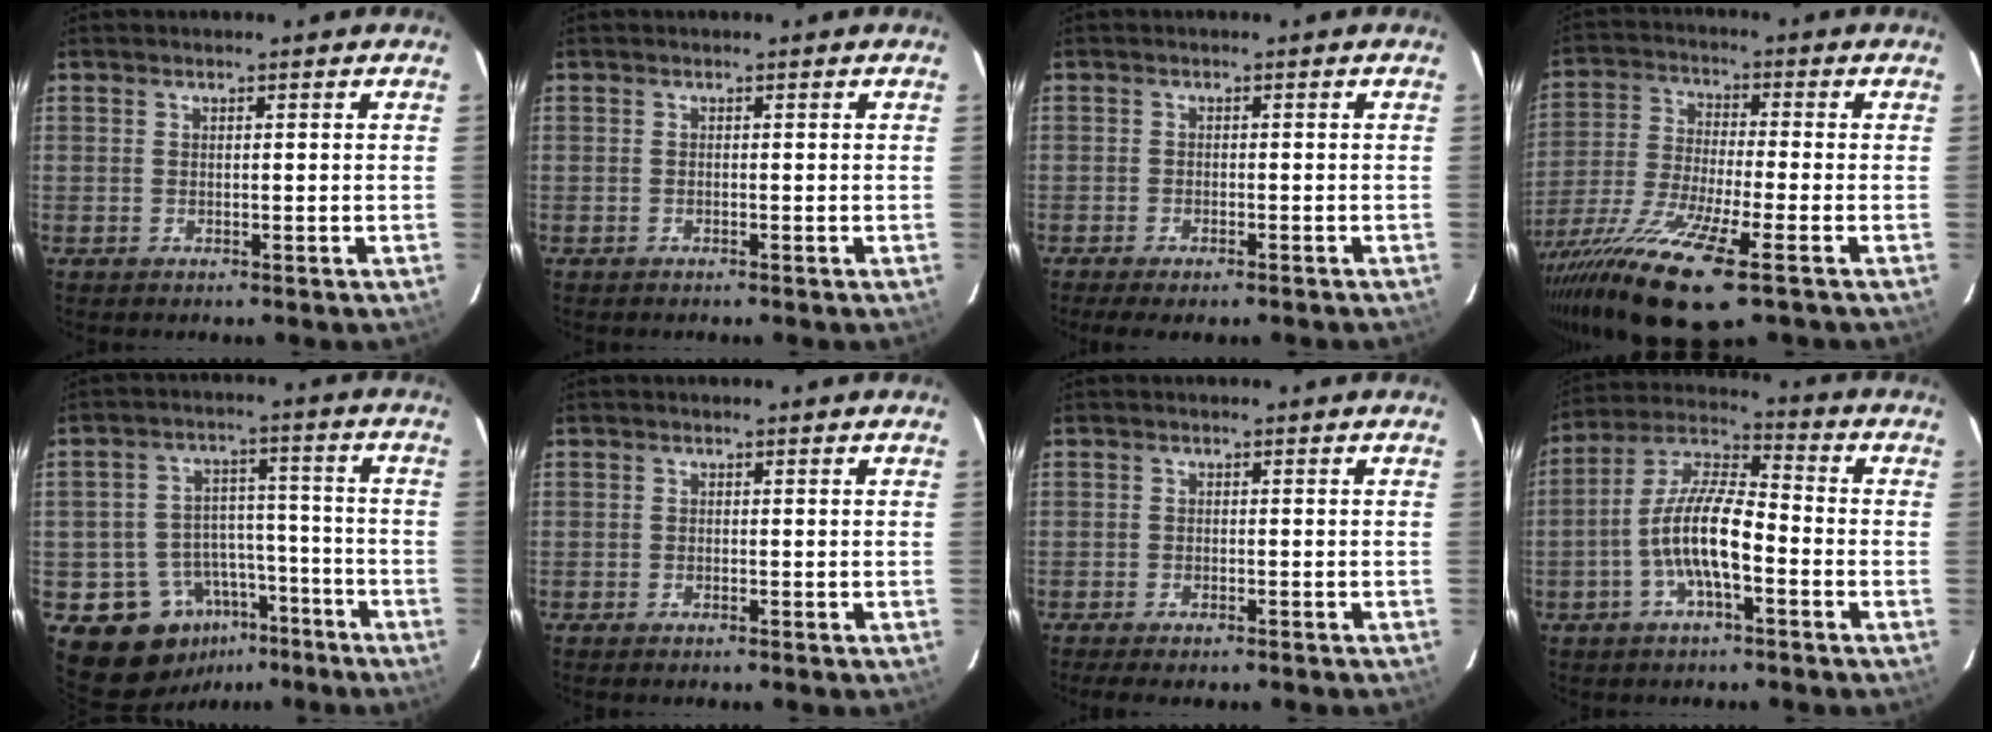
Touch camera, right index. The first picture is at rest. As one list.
[{"total": 0.0}, {"total": 4.9, "force": [-3.9, 1.4, 2.7], "torque": [-0.068, -0.017, -0.061]}, {"total": 16.3, "force": [-10.0, 2.5, 12.7], "torque": [-0.257, -0.054, -0.191]}, {"total": 13.0, "force": [-7.9, 9.6, 3.7], "torque": [-0.079, 0.045, -0.098]}, {"total": 0.8, "force": [-0.7, 0.2, 0.2], "torque": [-0.008, -0.001, -0.015]}, {"total": 4.9, "force": [-4.1, 1.3, 2.4], "torque": [-0.058, -0.014, -0.062]}, {"total": 11.2, "force": [-3.8, 3.4, 10.0], "torque": [-0.208, 0.011, -0.076]}]